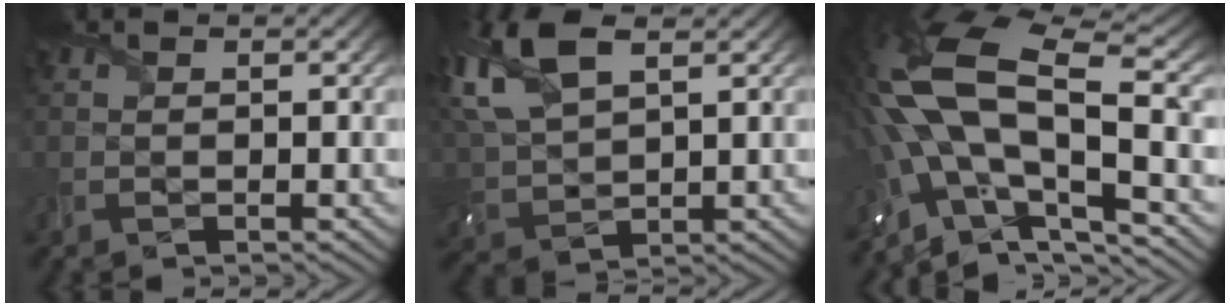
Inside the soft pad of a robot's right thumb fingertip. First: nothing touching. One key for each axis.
{"total": 12.5, "fx": 6.0, "fy": 6.3, "fz": 9.0, "tx": -0.242, "ty": 0.013, "tz": 0.118}
{"total": 17.1, "fx": -2.3, "fy": 7.9, "fz": 14.9, "tx": -0.320, "ty": -0.012, "tz": -0.037}